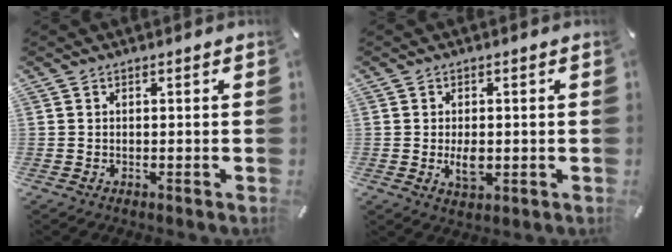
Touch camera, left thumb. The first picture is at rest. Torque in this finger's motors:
{"motor_torque": [0.43, 0.79, 0.00, 0.01, 0.21]}